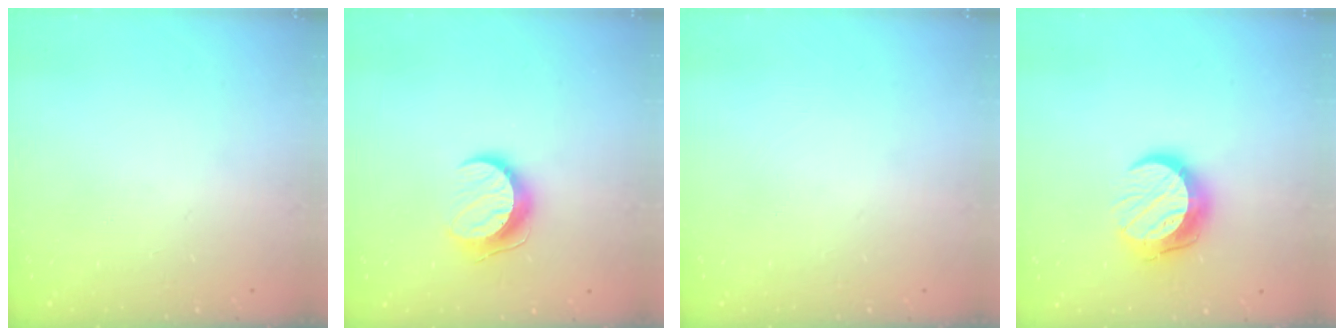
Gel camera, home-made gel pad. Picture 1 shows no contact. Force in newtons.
{"total": 9.7, "press": 9.7, "slide": 0.2}
{"total": 0.0}
{"total": 12.7, "press": 12.7, "slide": 0.8}